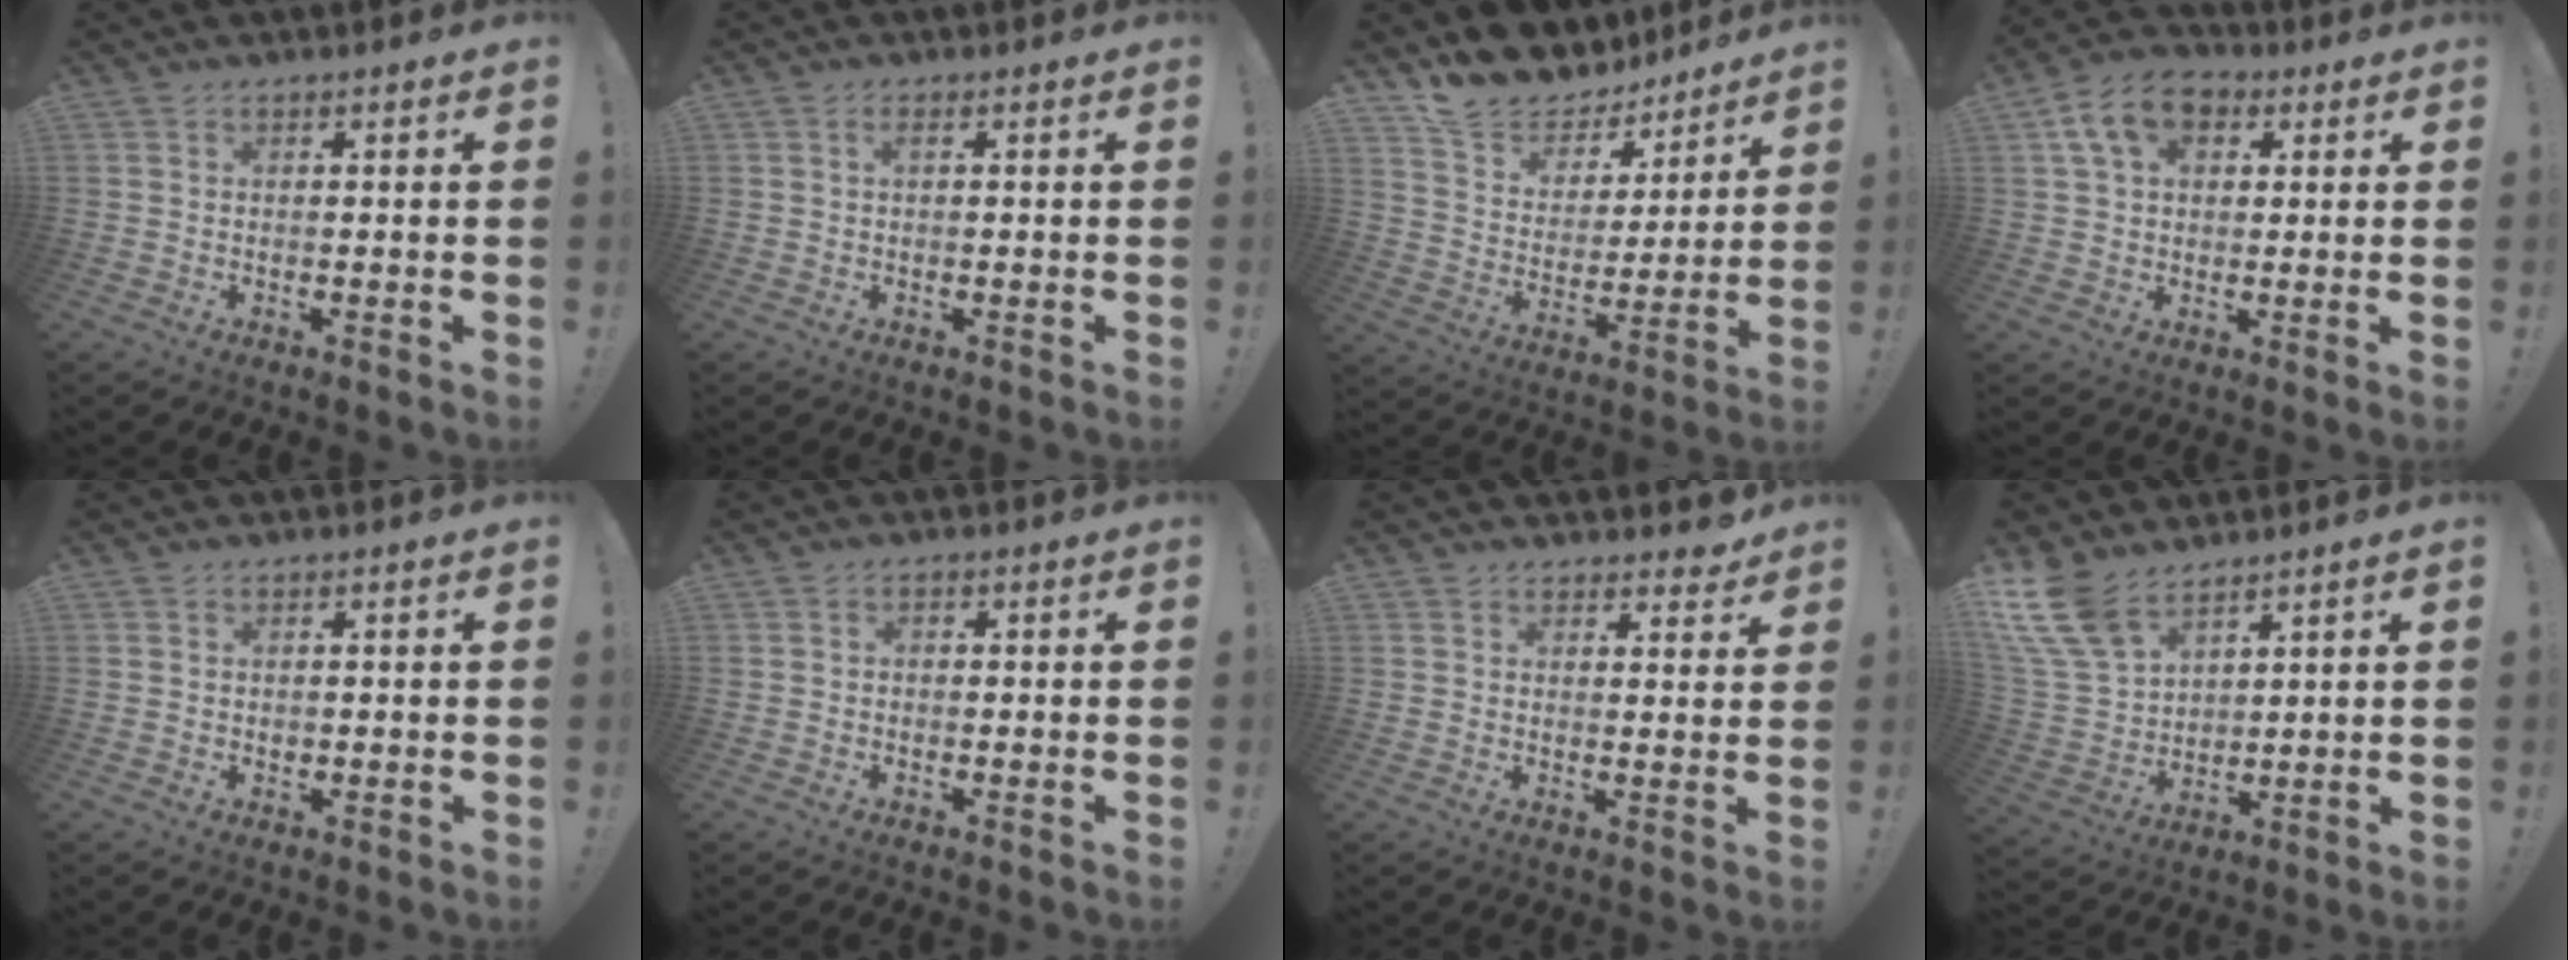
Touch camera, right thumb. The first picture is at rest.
{"total": 1.3, "force": [0.1, 0.1, 1.3], "torque": [-0.033, 0.006, 0.001]}
{"total": 13.3, "force": [11.9, 5.5, 2.0], "torque": [-0.052, -0.105, 0.219]}
{"total": 11.3, "force": [4.4, 7.5, 7.2], "torque": [-0.120, 0.002, 0.085]}
{"total": 0.6, "force": [0.0, 0.6, 0.1], "torque": [-0.002, 0.002, -0.001]}
{"total": 1.0, "force": [-0.7, 0.6, 0.4], "torque": [-0.010, 0.005, -0.012]}
{"total": 4.0, "force": [3.3, 2.0, 1.0], "torque": [0.008, -0.028, 0.056]}
{"total": 13.0, "force": [9.2, 6.6, 6.3], "torque": [-0.145, -0.049, 0.182]}